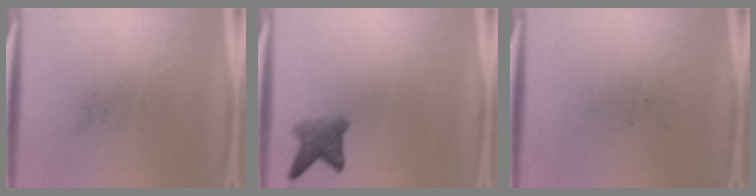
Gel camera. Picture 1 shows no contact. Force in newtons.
{"total": 3.4}
{"total": 0.0}